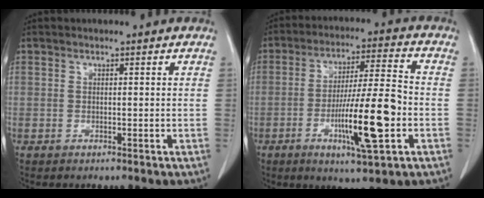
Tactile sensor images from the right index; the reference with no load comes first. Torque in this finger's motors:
{"motor_torque": [1.36, -0.78, 0.76, 0.21]}